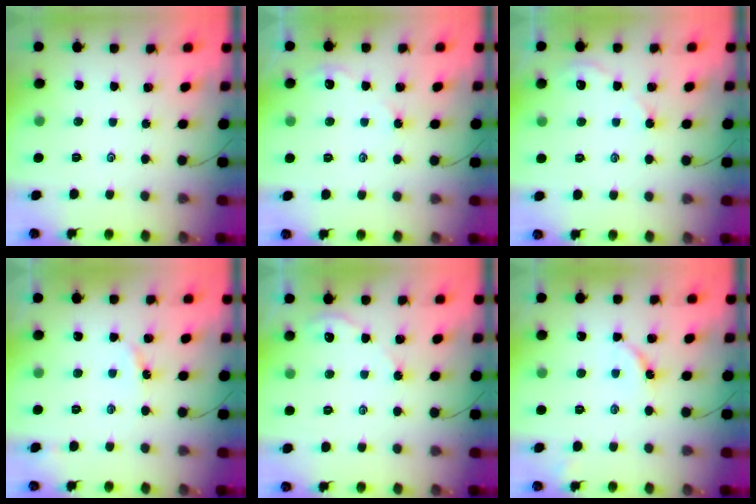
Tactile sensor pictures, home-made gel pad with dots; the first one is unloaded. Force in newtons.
{"total": 3.6, "press": 3.6, "slide": 0.5}
{"total": 2.5, "press": 2.4, "slide": 0.4}
{"total": 2.8, "press": 2.8, "slide": 0.5}
{"total": 2.1, "press": 2.1, "slide": 0.3}
{"total": 4.1, "press": 4.0, "slide": 0.6}